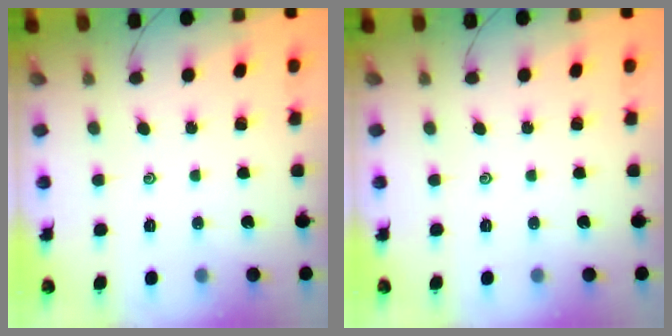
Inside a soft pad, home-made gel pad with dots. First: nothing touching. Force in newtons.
{"total": 0.0}